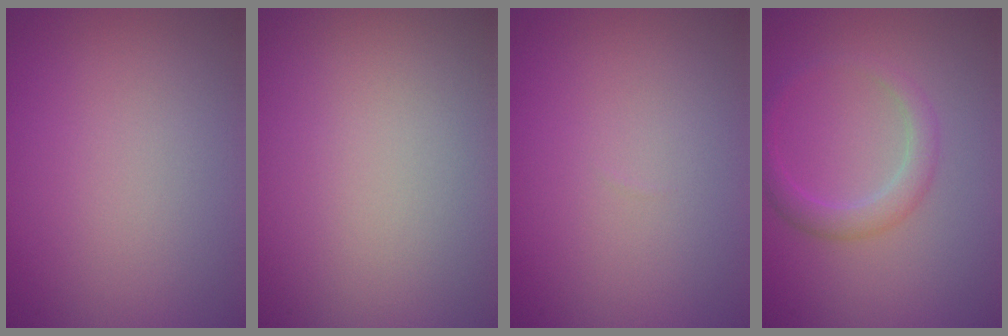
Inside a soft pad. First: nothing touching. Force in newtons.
{"total": 0.0}
{"total": 0.0}
{"total": 2.2, "press": 2.2, "slide": 0.1}